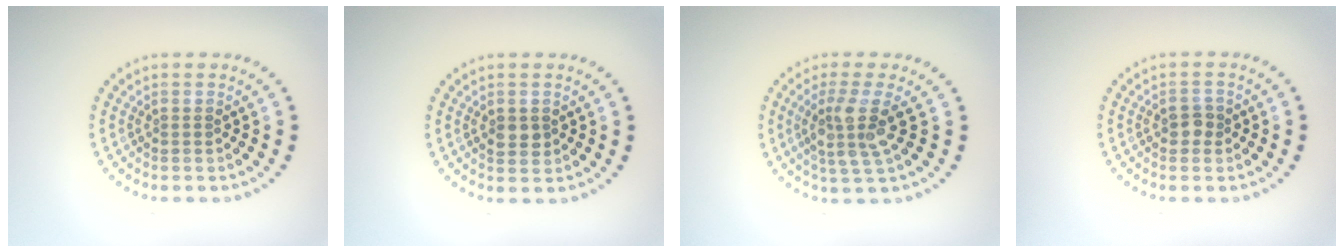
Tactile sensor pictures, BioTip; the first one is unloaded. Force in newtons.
{"total": 1.7, "press": 1.7, "slide": 0.1}
{"total": 3.8, "press": 3.1, "slide": 2.1}
{"total": 1.6, "press": 1.5, "slide": 0.4}